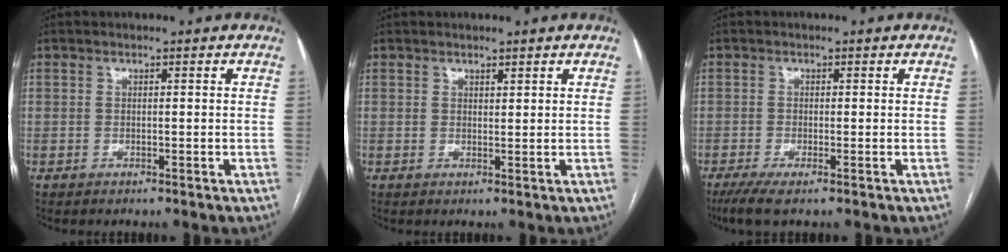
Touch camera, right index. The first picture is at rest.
{"total": 1.0, "force": [0.9, 0.3, 0.5], "torque": [-0.010, -0.002, 0.014]}
{"total": 3.8, "force": [-2.3, 0.7, 3.0], "torque": [-0.057, -0.011, -0.041]}